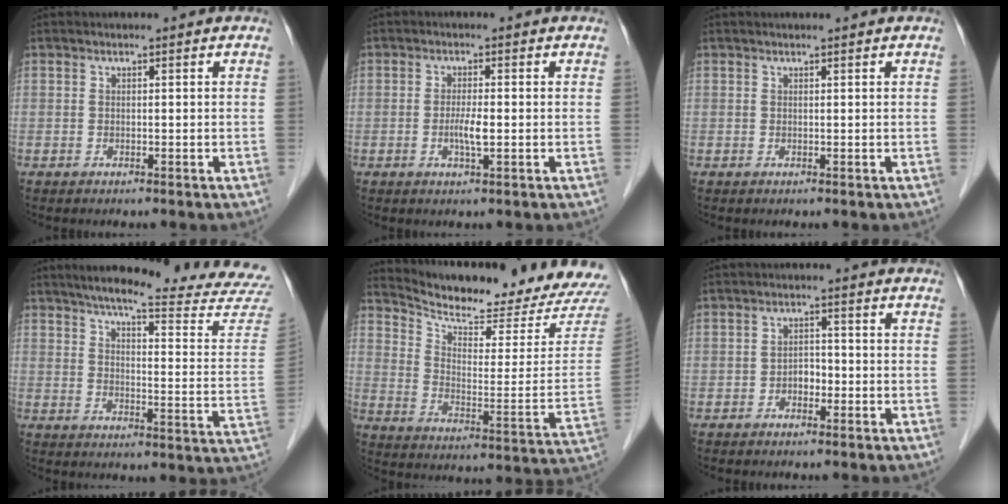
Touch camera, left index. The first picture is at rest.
{"total": 2.7, "force": [-0.5, 0.2, 2.6], "torque": [-0.052, -0.004, -0.009]}
{"total": 1.4, "force": [1.2, 0.0, 0.7], "torque": [-0.007, 0.016, 0.019]}
{"total": 22.1, "force": [20.5, -0.2, 8.3], "torque": [-0.113, -0.091, 0.246]}
{"total": 20.2, "force": [19.5, 0.4, 5.2], "torque": [-0.096, -0.092, 0.266]}
{"total": 2.1, "force": [-1.0, 1.3, 1.3], "torque": [-0.016, 0.007, -0.018]}